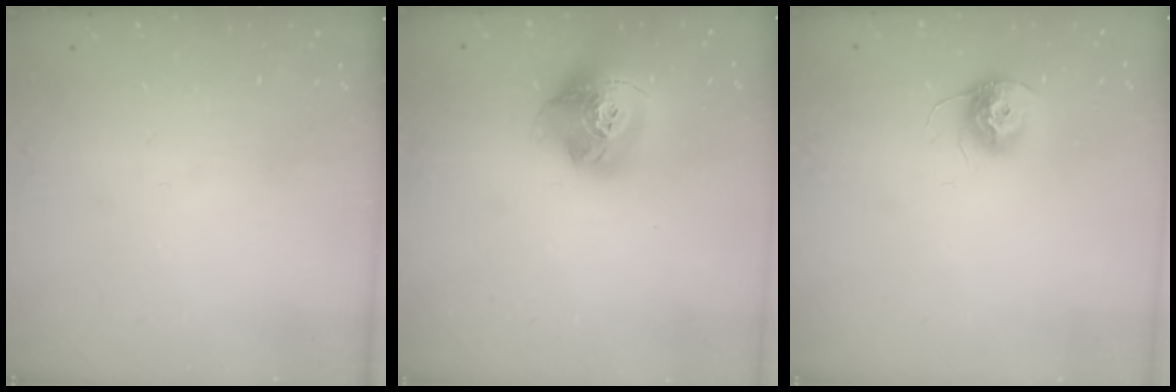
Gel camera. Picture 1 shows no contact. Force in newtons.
{"total": 17.6, "press": 17.6, "slide": 1.6}
{"total": 10.8, "press": 10.7, "slide": 0.6}